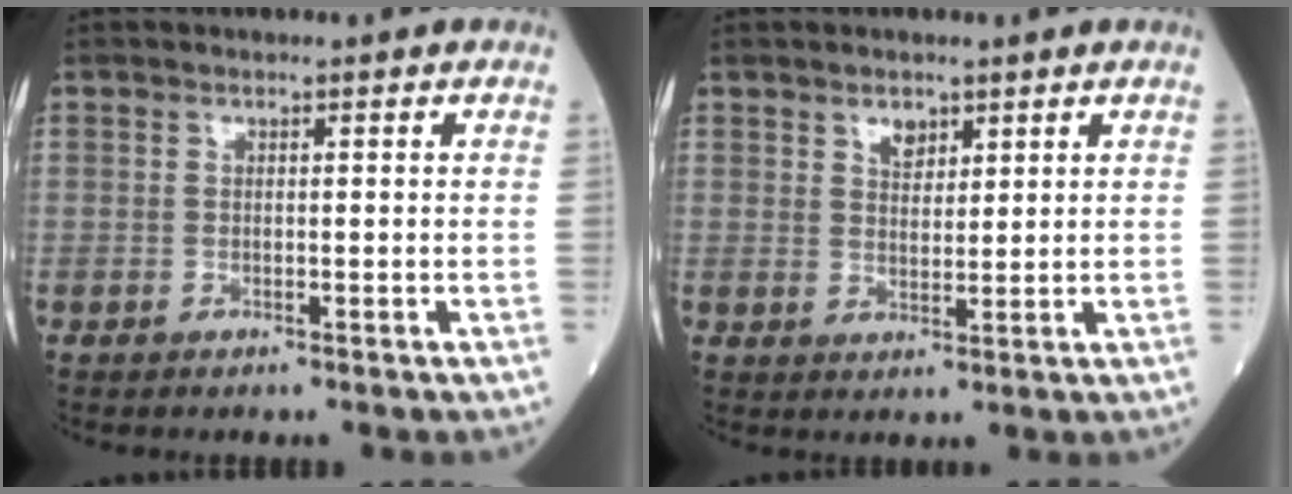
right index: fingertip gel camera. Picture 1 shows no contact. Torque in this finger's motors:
{"motor_torque": [0.00, 0.00, 0.00, 0.03]}